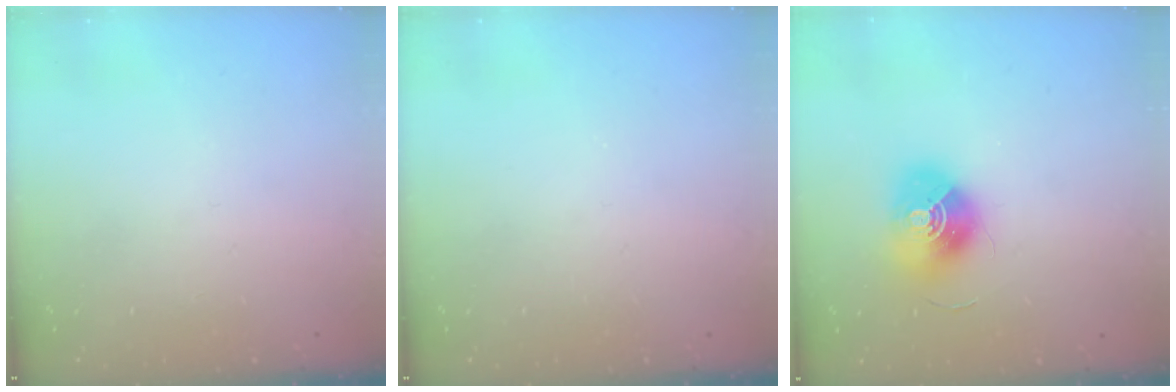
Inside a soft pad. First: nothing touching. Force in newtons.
{"total": 0.0}
{"total": 14.4, "press": 14.4, "slide": 0.5}